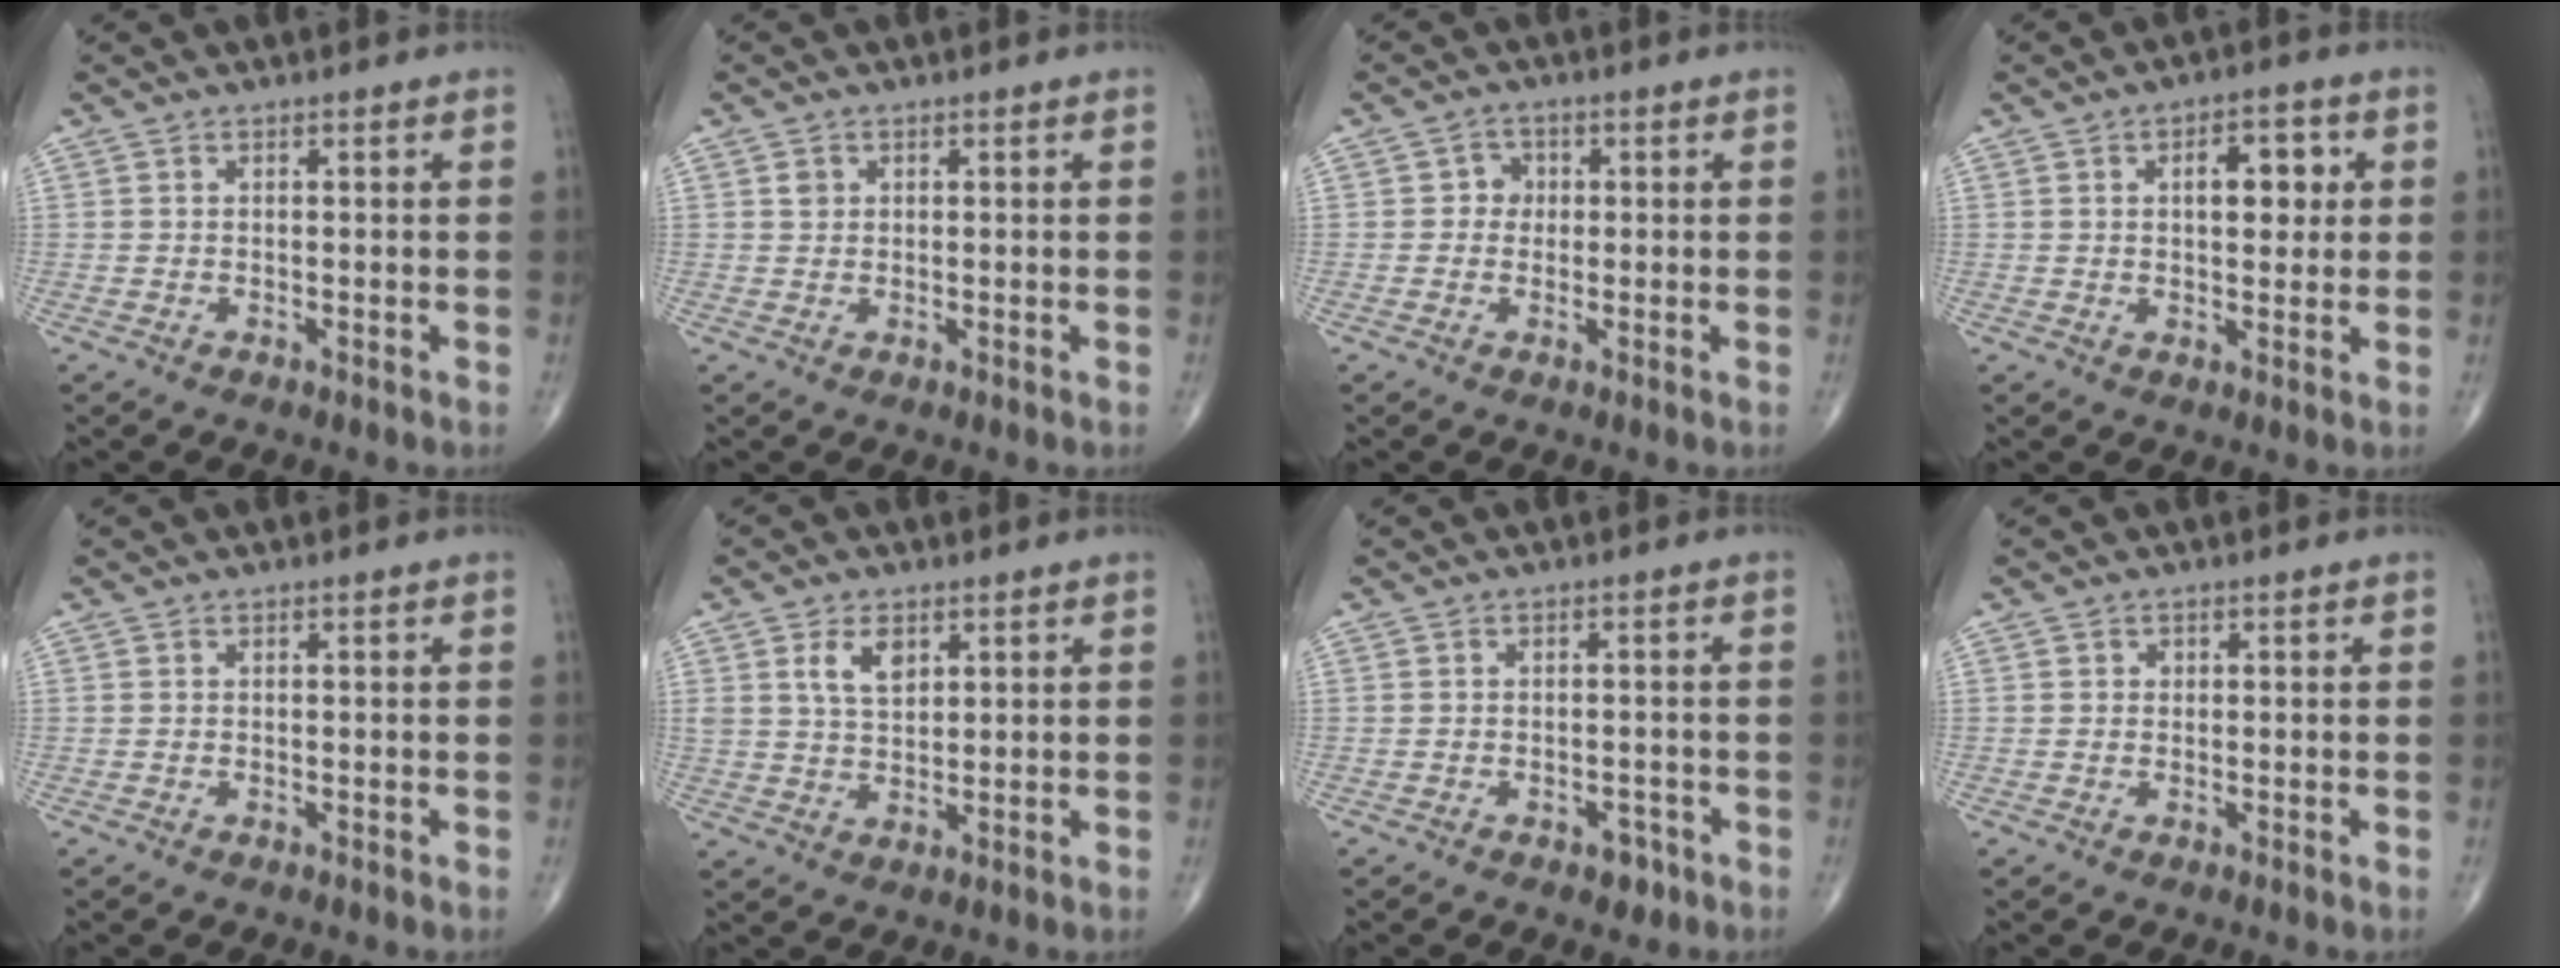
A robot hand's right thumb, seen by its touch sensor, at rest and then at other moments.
{"total": 1.4, "force": [0.5, 1.2, 0.5], "torque": [-0.003, -0.001, 0.007]}
{"total": 2.8, "force": [0.2, 2.6, 1.0], "torque": [0.005, 0.008, -0.005]}
{"total": 7.3, "force": [1.8, 3.9, 6.0], "torque": [-0.057, 0.002, 0.024]}
{"total": 0.0}
{"total": 5.4, "force": [2.4, 3.1, 3.7], "torque": [-0.055, -0.013, 0.049]}
{"total": 2.6, "force": [-1.6, 1.6, 1.4], "torque": [-0.005, 0.008, -0.018]}
{"total": 0.7, "force": [0.1, 0.6, 0.1], "torque": [0.003, 0.002, 0.001]}